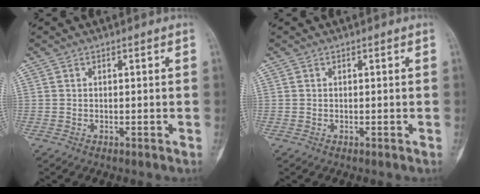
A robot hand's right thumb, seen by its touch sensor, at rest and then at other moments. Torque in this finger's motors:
{"motor_torque": [-0.52, -0.24, 0.07, 0.14, 0.06]}